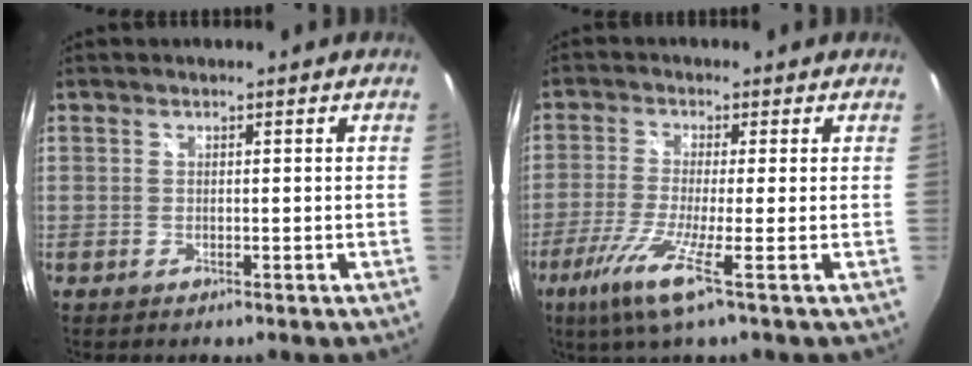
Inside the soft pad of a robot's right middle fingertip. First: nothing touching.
{"total": 7.9, "force": [-3.9, -0.7, 6.8], "torque": [-0.169, -0.019, -0.079]}